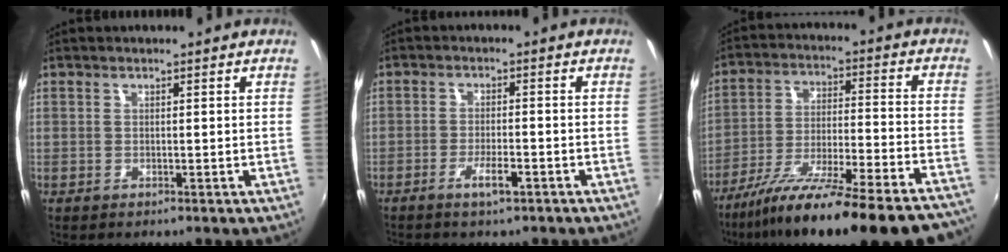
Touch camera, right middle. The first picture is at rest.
{"total": 3.7, "force": [-2.6, 0.7, 2.5], "torque": [-0.059, -0.001, -0.046]}
{"total": 28.5, "force": [-24.2, 2.3, 14.9], "torque": [-0.247, -0.077, -0.355]}